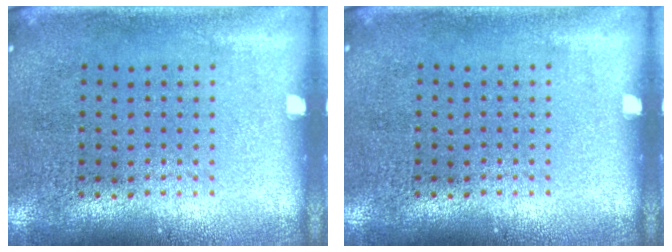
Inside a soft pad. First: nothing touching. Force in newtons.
{"total": 0.0}